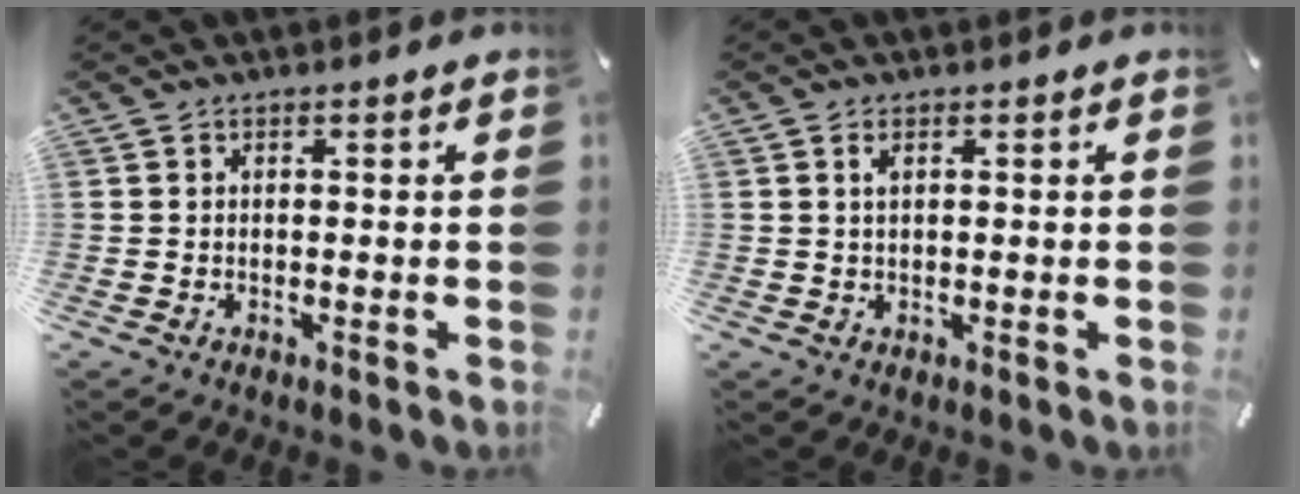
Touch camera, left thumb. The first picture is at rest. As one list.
[{"total": 1.4, "force": [0.5, 0.7, 1.1], "torque": [-0.024, 0.003, 0.008]}]